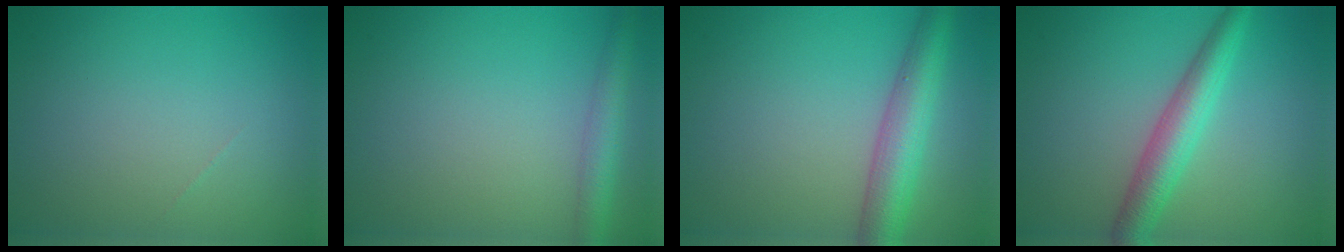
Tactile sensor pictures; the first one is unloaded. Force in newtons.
{"total": 2.9, "press": 2.9, "slide": 0.1}
{"total": 5.2, "press": 5.2, "slide": 0.1}
{"total": 4.3, "press": 4.3, "slide": 0.0}